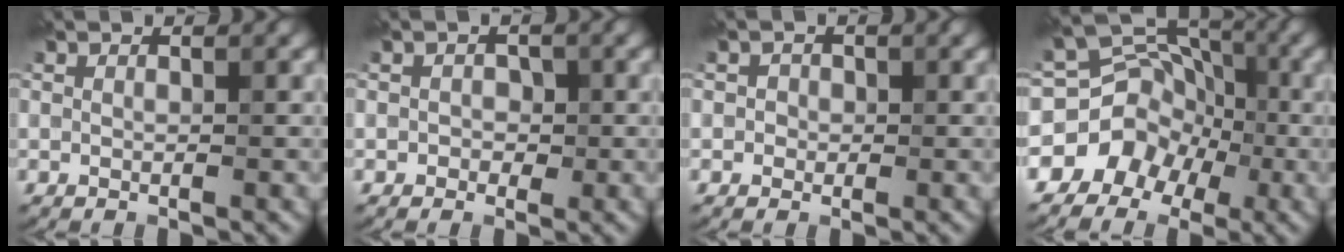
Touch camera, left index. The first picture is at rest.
{"total": 1.1, "force": [-0.3, 1.1, 0.2], "torque": [0.015, 0.006, -0.011]}
{"total": 1.1, "force": [-0.2, 1.1, 0.1], "torque": [0.011, 0.004, -0.011]}
{"total": 5.6, "force": [-2.5, 4.8, 1.4], "torque": [0.014, 0.029, -0.052]}